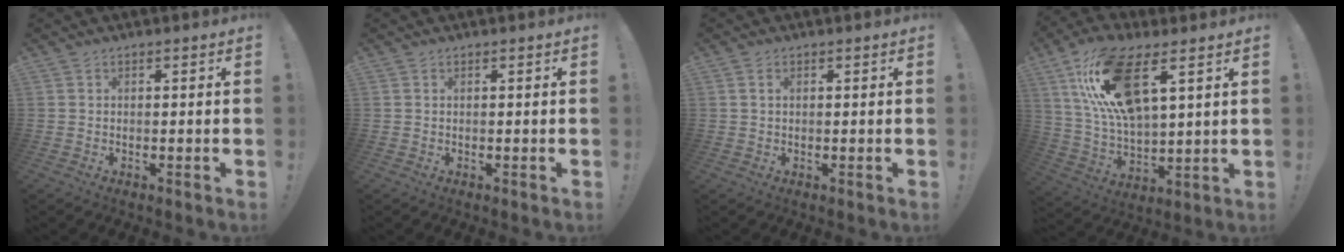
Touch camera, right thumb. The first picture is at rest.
{"total": 0.0}
{"total": 1.3, "force": [0.5, 0.8, 0.8], "torque": [-0.014, 0.001, 0.009]}
{"total": 19.2, "force": [9.3, 8.4, 14.5], "torque": [-0.289, -0.027, 0.162]}